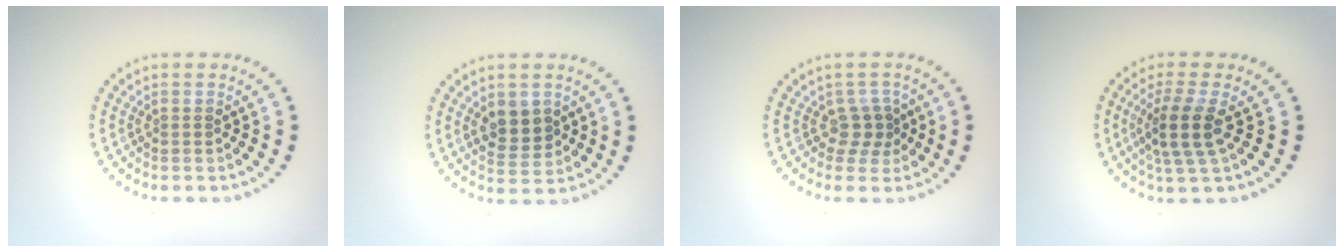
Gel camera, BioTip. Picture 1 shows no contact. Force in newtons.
{"total": 2.8, "press": 2.8, "slide": 0.7}
{"total": 2.0, "press": 1.5, "slide": 1.3}
{"total": 3.5, "press": 2.8, "slide": 2.2}